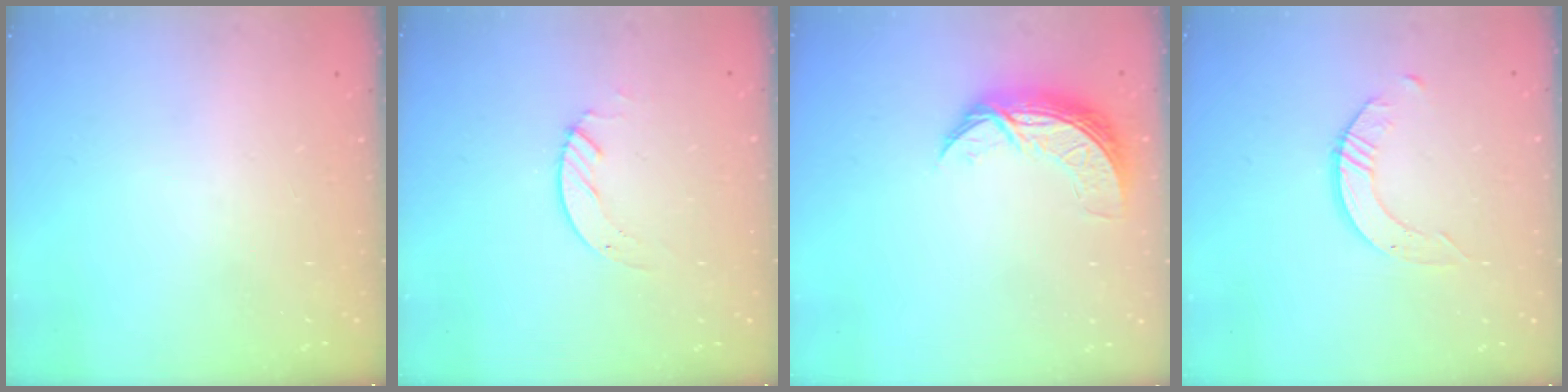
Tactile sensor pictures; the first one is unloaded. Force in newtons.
{"total": 3.1, "press": 3.1, "slide": 0.3}
{"total": 8.2, "press": 8.2, "slide": 0.3}
{"total": 3.1, "press": 3.1, "slide": 0.3}